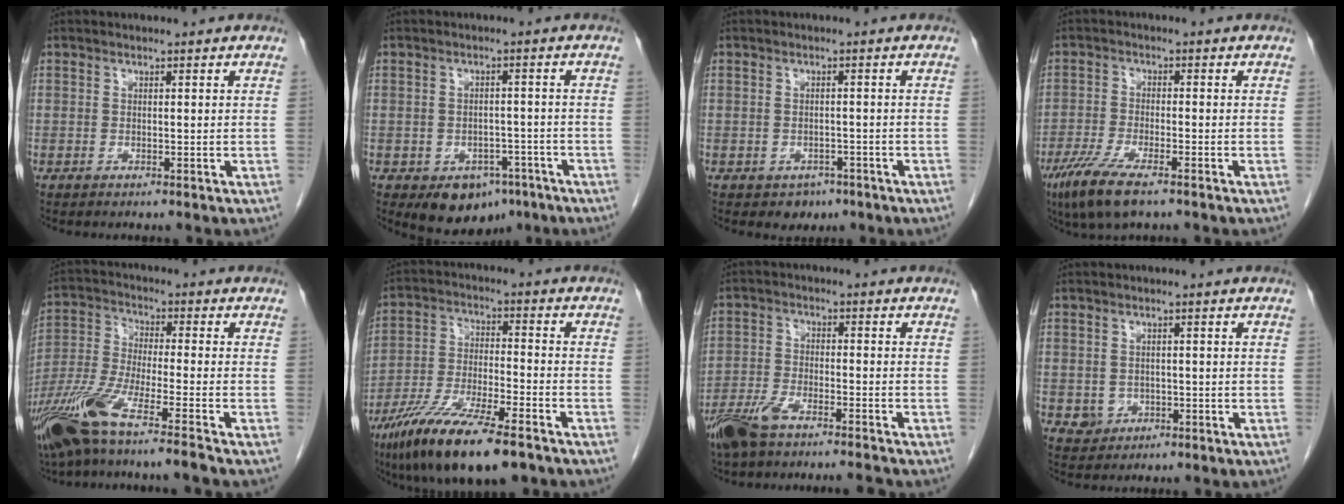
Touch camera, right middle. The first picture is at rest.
{"total": 7.4, "force": [-4.4, 4.8, 3.5], "torque": [-0.042, 0.005, -0.054]}
{"total": 2.9, "force": [-1.7, 2.1, 0.9], "torque": [-0.010, 0.005, -0.016]}
{"total": 7.9, "force": [-5.1, 1.4, 5.8], "torque": [-0.116, -0.019, -0.089]}
{"total": 12.7, "force": [-9.0, -0.6, 8.9], "torque": [-0.184, -0.038, -0.171]}
{"total": 15.2, "force": [-10.4, 2.6, 10.9], "torque": [-0.214, -0.036, -0.187]}
{"total": 8.4, "force": [-7.1, 1.1, 4.3], "torque": [-0.088, -0.010, -0.129]}
{"total": 2.5, "force": [-0.5, 2.4, 0.6], "torque": [-0.006, 0.004, 0.001]}